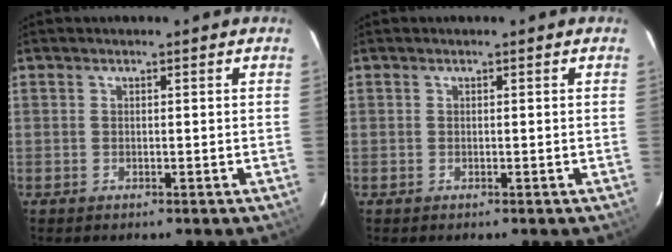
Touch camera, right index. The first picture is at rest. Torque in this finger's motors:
{"motor_torque": [-0.01, 0.01, 0.00, 0.00]}